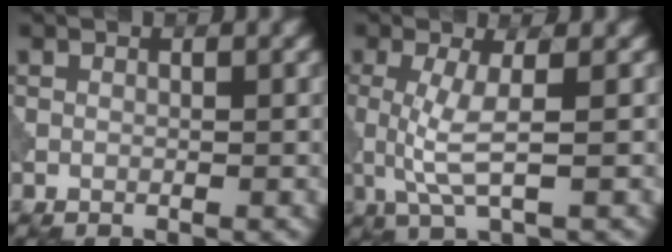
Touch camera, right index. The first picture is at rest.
{"total": 3.5, "force": [0.0, 0.6, 3.4], "torque": [-0.083, -0.005, 0.000]}